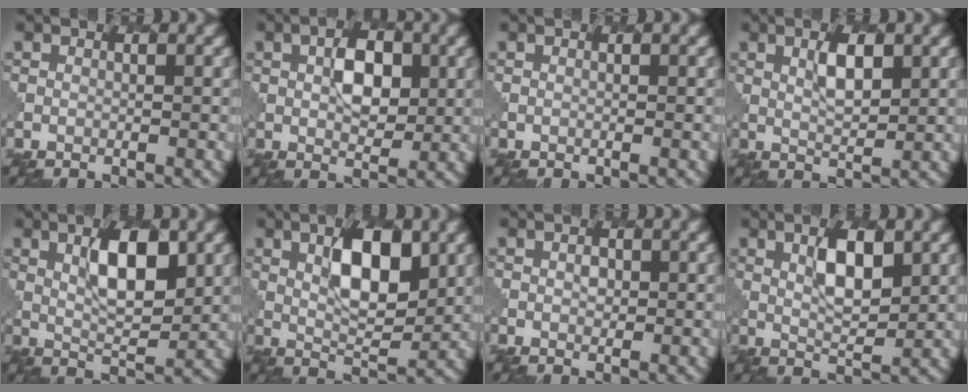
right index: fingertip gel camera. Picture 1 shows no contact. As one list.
[{"total": 4.4, "force": [1.1, 2.4, 3.5], "torque": [-0.052, 0.001, 0.016]}, {"total": 0.0}, {"total": 3.0, "force": [1.4, 1.0, 2.4], "torque": [-0.043, 0.000, 0.026]}, {"total": 6.0, "force": [2.1, 2.1, 5.1], "torque": [-0.083, -0.002, 0.039]}, {"total": 6.4, "force": [2.2, 2.6, 5.5], "torque": [-0.085, -0.001, 0.038]}, {"total": 1.0, "force": [0.3, 0.8, 0.5], "torque": [-0.005, -0.002, 0.006]}, {"total": 4.4, "force": [1.7, 1.6, 3.7], "torque": [-0.067, -0.001, 0.032]}]